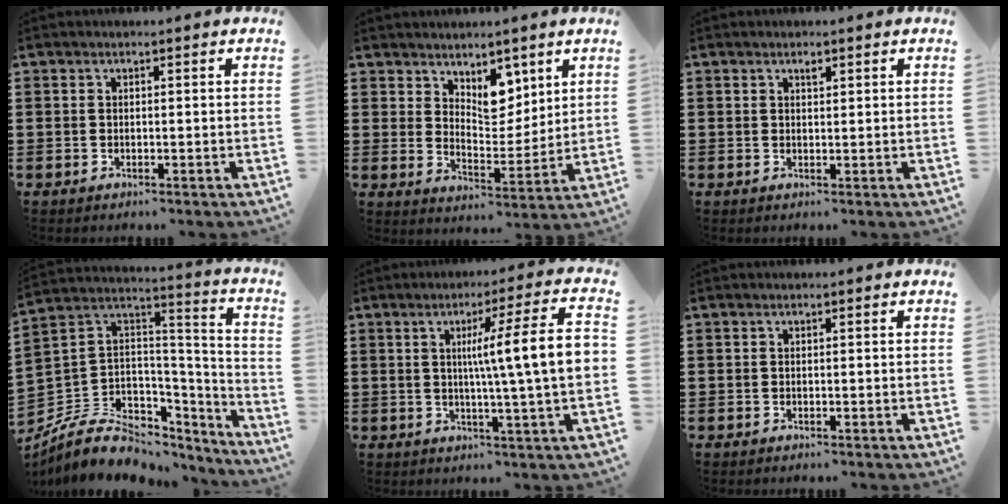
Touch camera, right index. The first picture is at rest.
{"total": 6.6, "force": [4.8, 3.7, 2.7], "torque": [-0.056, -0.015, 0.085]}
{"total": 0.9, "force": [0.6, 0.3, 0.6], "torque": [-0.012, 0.001, 0.010]}
{"total": 9.7, "force": [-5.2, 7.4, 3.4], "torque": [-0.084, 0.011, -0.088]}
{"total": 11.3, "force": [1.1, 0.2, 11.3], "torque": [-0.188, -0.007, 0.009]}
{"total": 0.0}